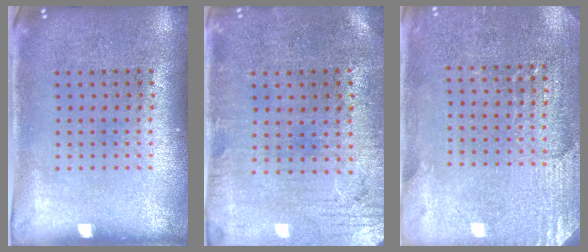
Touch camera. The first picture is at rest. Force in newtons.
{"total": 0.6, "press": 0.4, "slide": 0.5}
{"total": 2.9, "press": 2.8, "slide": 0.8}